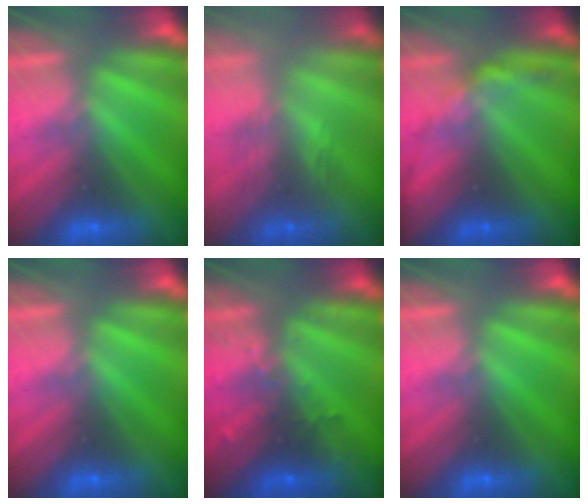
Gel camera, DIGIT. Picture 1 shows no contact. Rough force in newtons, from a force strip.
{"total": 3.5}
{"total": 2.4}
{"total": 0.0}
{"total": 3.0}
{"total": 0.0}